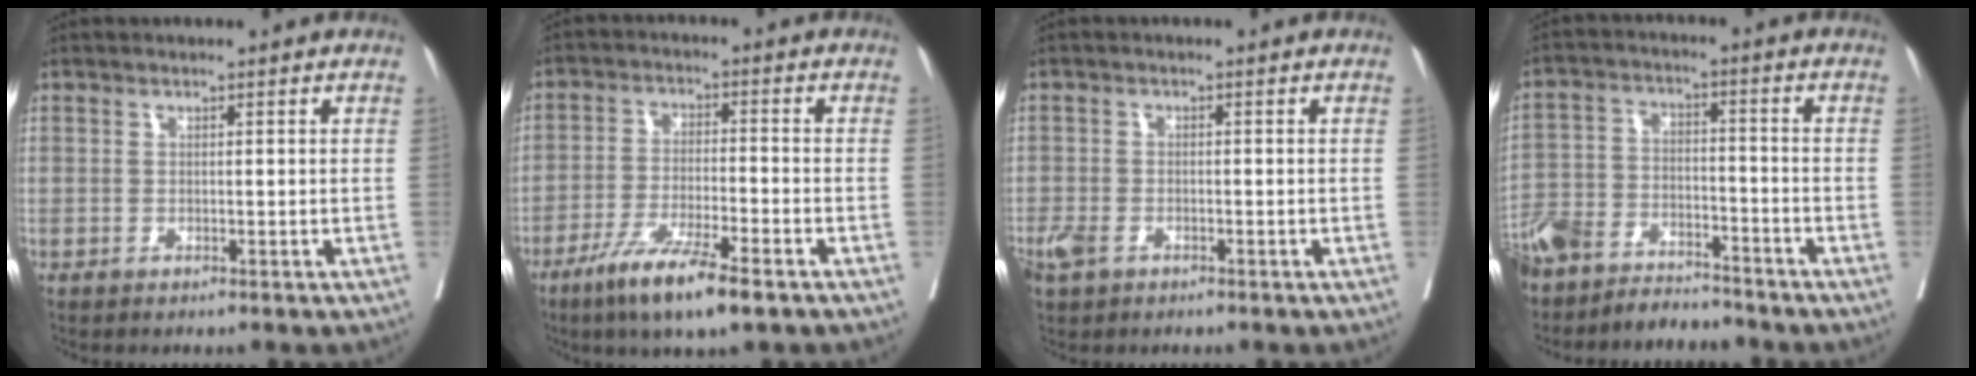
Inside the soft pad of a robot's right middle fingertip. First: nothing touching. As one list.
[{"total": 9.6, "force": [-6.2, 0.9, 7.3], "torque": [-0.138, -0.020, -0.107]}, {"total": 3.3, "force": [-2.0, 2.0, 1.7], "torque": [-0.036, -0.001, -0.033]}, {"total": 13.0, "force": [-11.5, 4.6, 4.0], "torque": [-0.079, 0.010, -0.197]}]